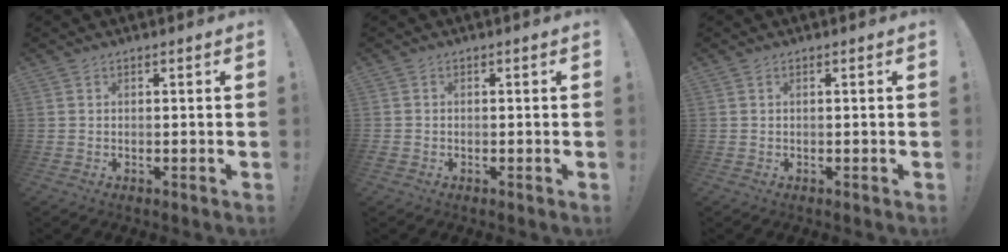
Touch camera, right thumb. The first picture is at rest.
{"total": 0.9, "force": [-0.5, 0.7, 0.1], "torque": [-0.001, 0.002, -0.009]}
{"total": 0.0}